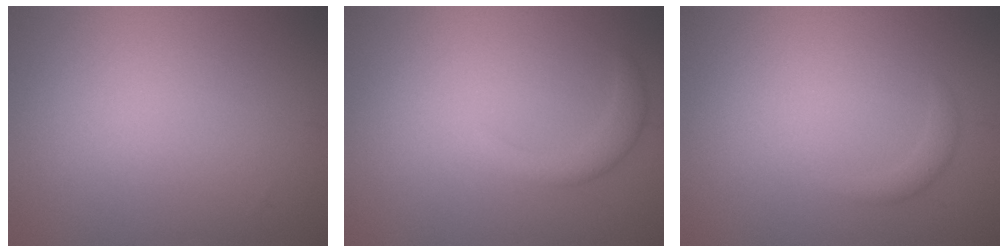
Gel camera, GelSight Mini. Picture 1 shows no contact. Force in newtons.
{"total": 1.9, "press": 1.9, "slide": 0.1}
{"total": 1.1, "press": 1.1, "slide": 0.1}